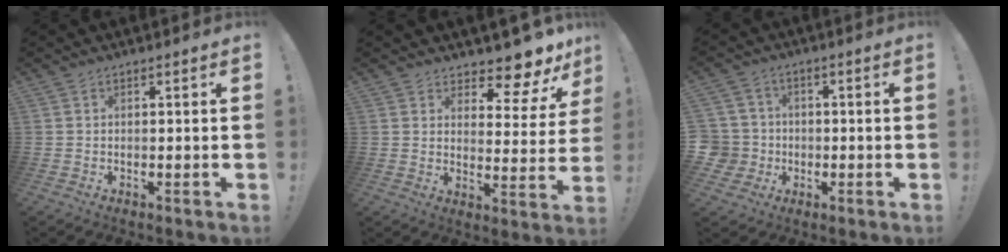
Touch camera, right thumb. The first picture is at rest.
{"total": 8.0, "force": [6.8, 2.3, 3.5], "torque": [-0.043, -0.071, 0.114]}
{"total": 7.0, "force": [-0.5, 6.9, 1.4], "torque": [-0.036, 0.008, -0.004]}